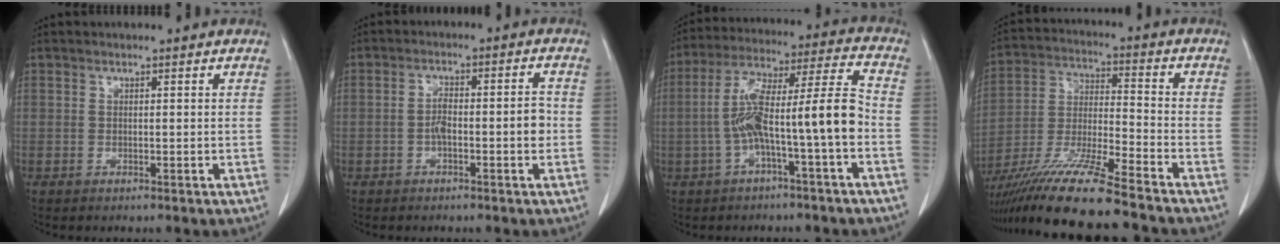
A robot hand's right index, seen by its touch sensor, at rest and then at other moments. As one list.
[{"total": 5.3, "force": [-1.4, 1.2, 5.0], "torque": [-0.087, 0.018, -0.020]}, {"total": 13.0, "force": [-3.2, 0.5, 12.6], "torque": [-0.232, 0.038, -0.054]}, {"total": 16.6, "force": [-13.3, -0.1, 9.9], "torque": [-0.208, -0.031, -0.243]}]